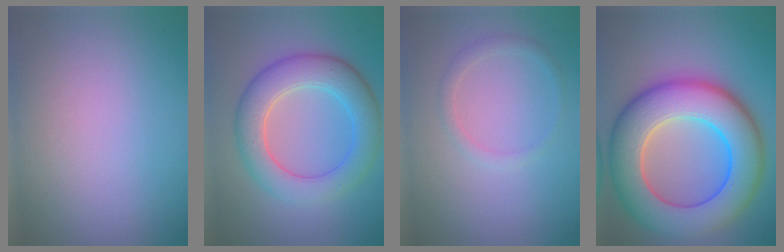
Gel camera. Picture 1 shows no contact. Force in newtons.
{"total": 6.4, "press": 6.4, "slide": 0.4}
{"total": 1.4, "press": 1.4, "slide": 0.1}
{"total": 11.7, "press": 11.7, "slide": 0.4}